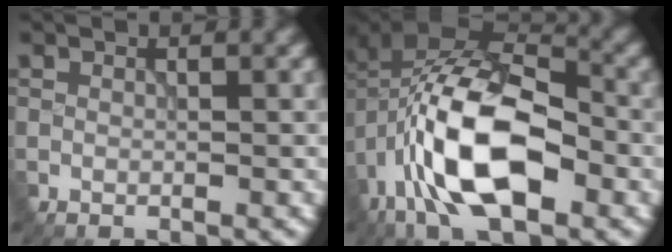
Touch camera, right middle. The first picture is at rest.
{"total": 14.3, "force": [-3.9, 7.6, 11.5], "torque": [-0.213, 0.000, -0.079]}